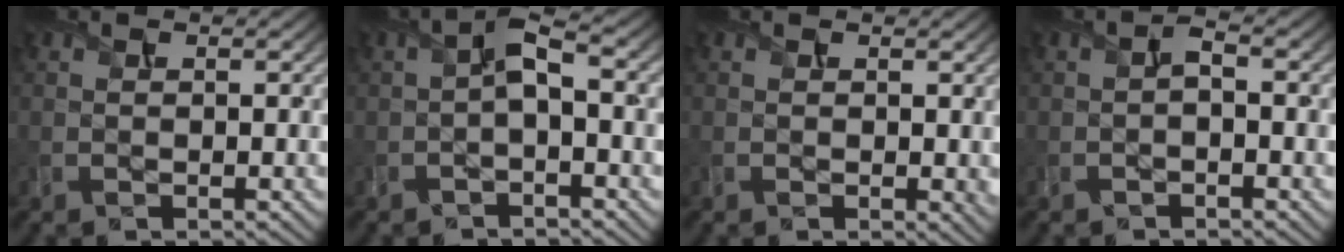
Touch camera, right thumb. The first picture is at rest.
{"total": 3.4, "force": [-0.6, 1.2, 3.1], "torque": [-0.064, 0.012, -0.017]}
{"total": 1.0, "force": [0.3, 0.6, 0.8], "torque": [-0.009, -0.006, 0.007]}
{"total": 1.5, "force": [-0.7, 0.6, 1.3], "torque": [-0.026, 0.001, -0.015]}